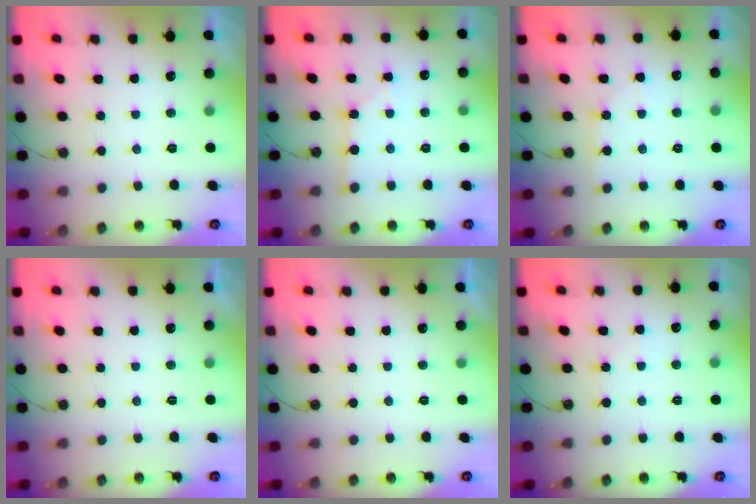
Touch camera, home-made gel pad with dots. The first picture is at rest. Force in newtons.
{"total": 2.6, "press": 2.6, "slide": 0.3}
{"total": 3.7, "press": 3.7, "slide": 0.5}
{"total": 0.0}
{"total": 0.0}
{"total": 3.0, "press": 2.9, "slide": 0.5}